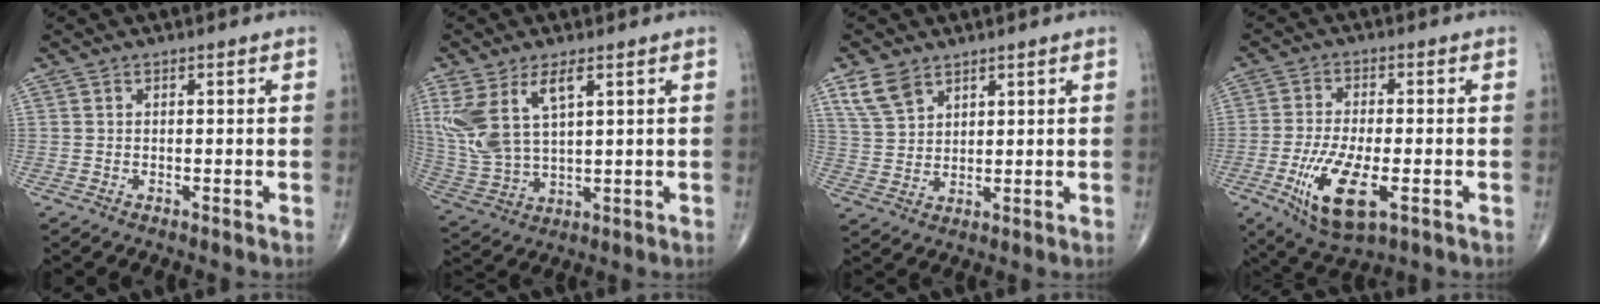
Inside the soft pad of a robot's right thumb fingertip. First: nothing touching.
{"total": 12.9, "force": [5.1, 5.8, 10.2], "torque": [-0.230, -0.014, 0.117]}
{"total": 6.1, "force": [4.0, 3.7, 2.9], "torque": [-0.046, -0.015, 0.087]}
{"total": 12.2, "force": [-4.2, 4.6, 10.5], "torque": [-0.205, -0.008, -0.067]}